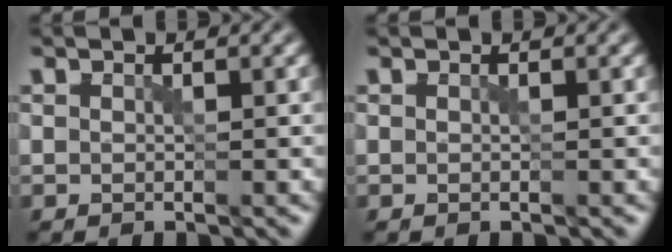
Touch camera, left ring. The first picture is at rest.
{"total": 0.0}